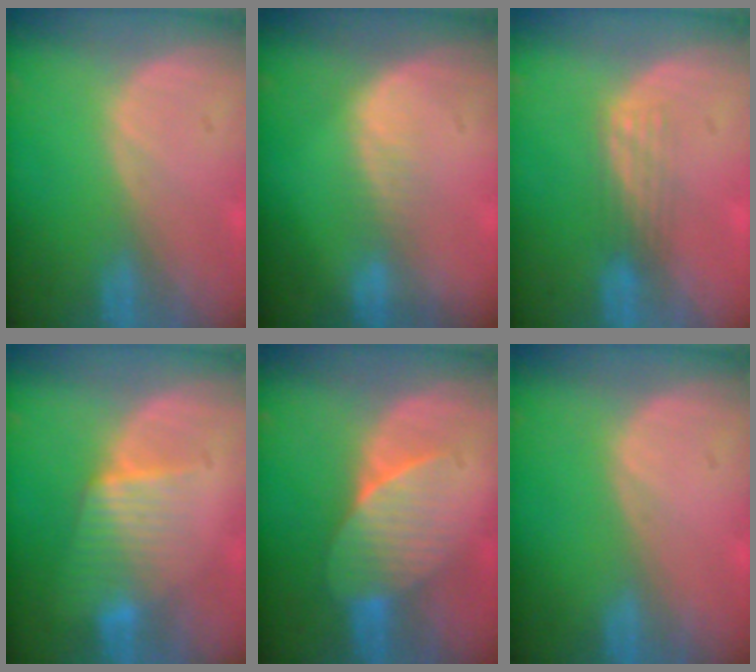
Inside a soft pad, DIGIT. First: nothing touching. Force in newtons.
{"total": 2.0, "press": 2.0, "slide": 0.1}
{"total": 2.9, "press": 2.5, "slide": 1.5}
{"total": 6.4, "press": 5.9, "slide": 2.5}
{"total": 7.1, "press": 6.7, "slide": 2.2}
{"total": 0.0}